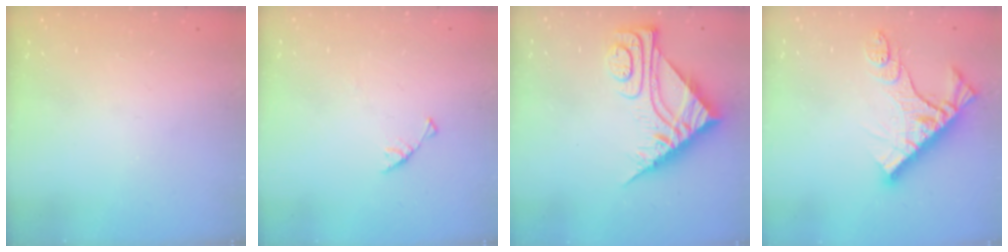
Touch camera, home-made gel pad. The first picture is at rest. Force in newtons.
{"total": 3.0, "press": 3.0, "slide": 0.3}
{"total": 11.4, "press": 11.4, "slide": 1.1}
{"total": 12.8, "press": 12.7, "slide": 1.3}